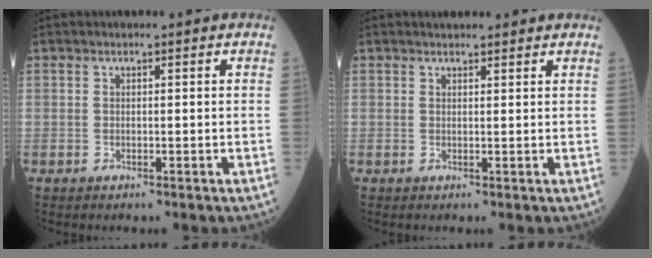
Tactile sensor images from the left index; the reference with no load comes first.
{"total": 3.2, "force": [2.9, 0.8, 1.1], "torque": [-0.014, 0.022, 0.038]}